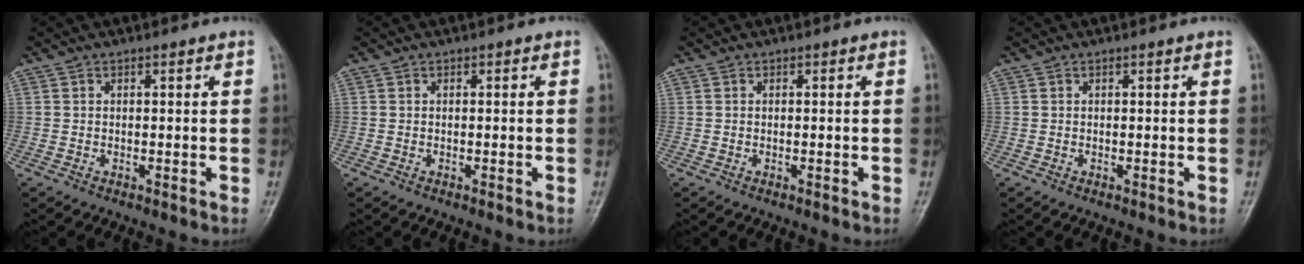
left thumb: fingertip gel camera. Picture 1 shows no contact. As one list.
[{"total": 0.0}, {"total": 0.0}, {"total": 0.0}]